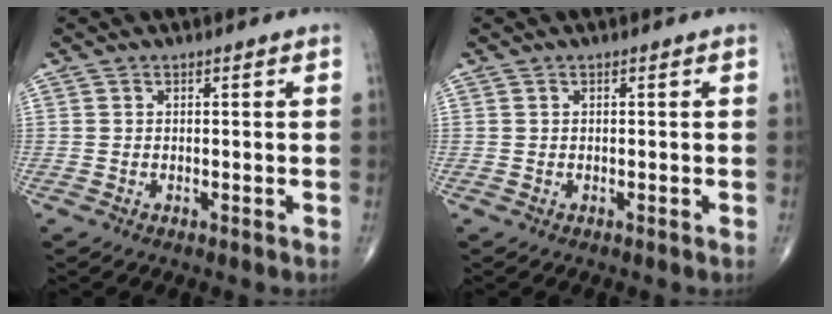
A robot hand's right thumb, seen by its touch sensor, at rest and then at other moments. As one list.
[{"total": 0.0}]